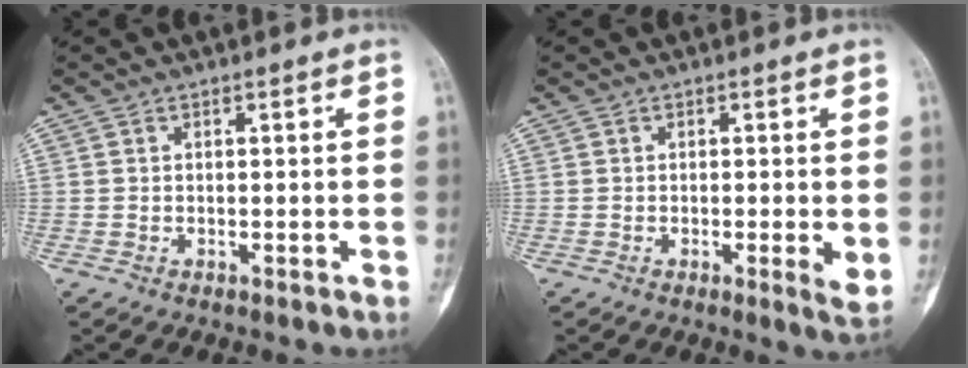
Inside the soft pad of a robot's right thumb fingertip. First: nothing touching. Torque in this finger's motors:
{"motor_torque": [-0.06, 0.16, -0.02, 0.33, 0.04]}